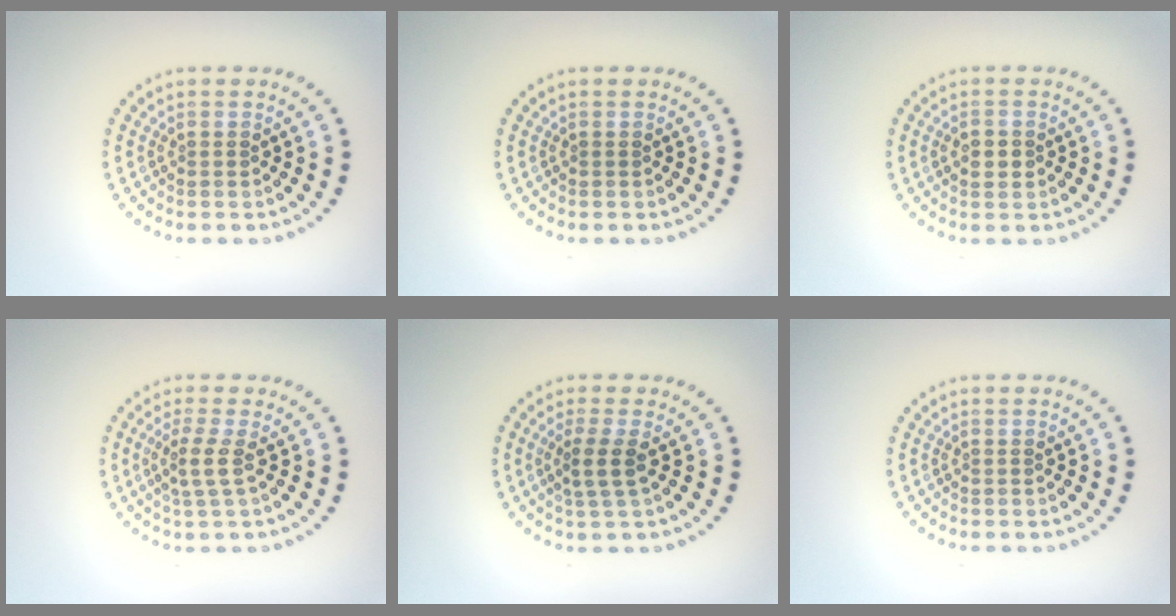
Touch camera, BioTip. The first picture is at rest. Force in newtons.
{"total": 0.0}
{"total": 1.5, "press": 1.5, "slide": 0.0}
{"total": 2.0, "press": 1.6, "slide": 1.2}
{"total": 2.3, "press": 1.9, "slide": 1.4}
{"total": 0.0}